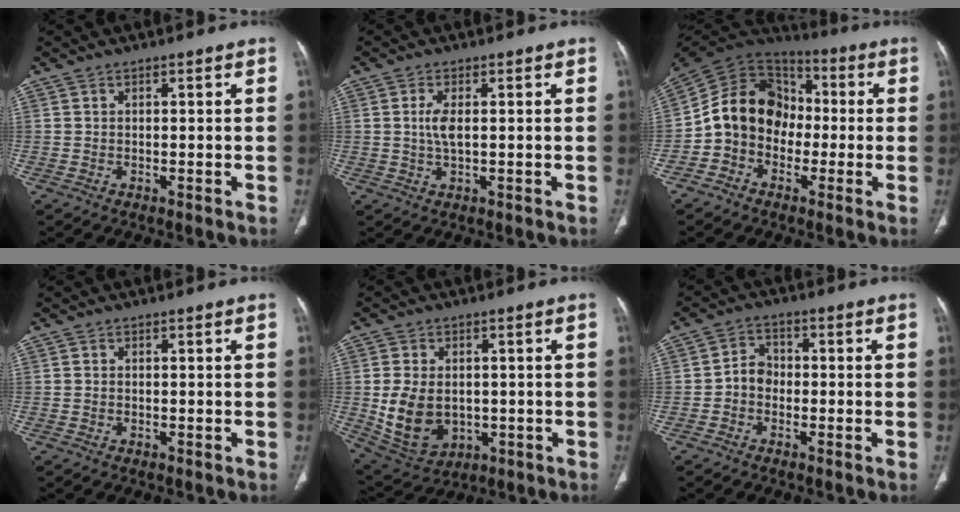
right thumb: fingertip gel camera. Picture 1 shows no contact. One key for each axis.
{"total": 3.3, "fx": 0.4, "fy": 1.1, "fz": 3.1, "tx": -0.074, "ty": 0.000, "tz": 0.011}
{"total": 14.5, "fx": -2.0, "fy": 11.9, "fz": 8.1, "tx": -0.116, "ty": 0.046, "tz": -0.051}
{"total": 0.0}
{"total": 12.0, "fx": -0.9, "fy": 8.6, "fz": 8.2, "tx": -0.137, "ty": -0.002, "tz": 0.010}
{"total": 4.0, "fx": -1.0, "fy": 3.3, "fz": 2.1, "tx": -0.021, "ty": 0.018, "tz": -0.029}